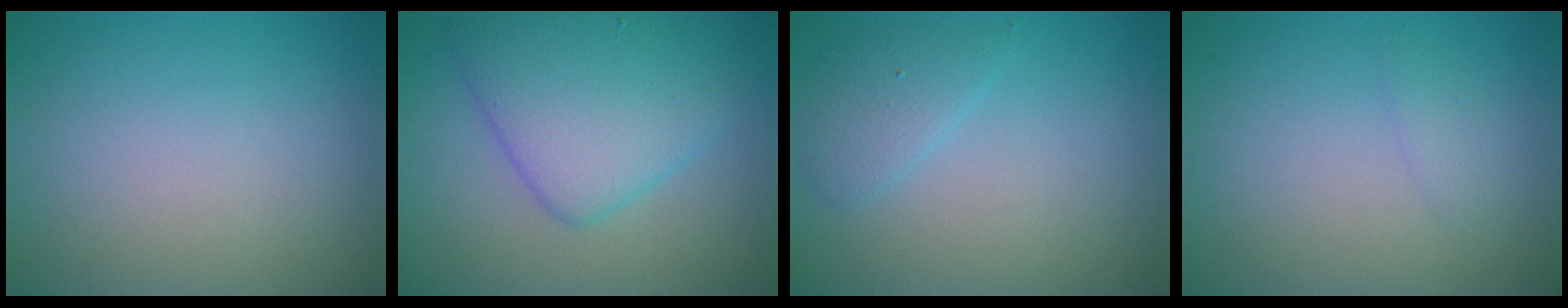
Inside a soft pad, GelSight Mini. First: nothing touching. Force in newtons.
{"total": 6.7, "press": 6.7, "slide": 0.2}
{"total": 1.9, "press": 1.9, "slide": 0.2}
{"total": 0.9, "press": 0.9, "slide": 0.1}